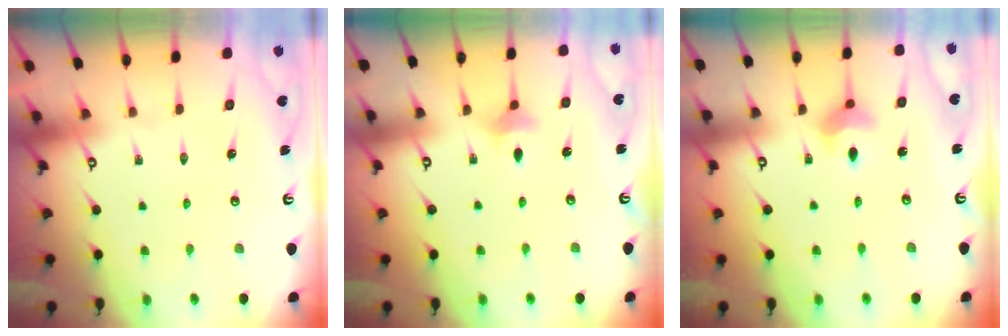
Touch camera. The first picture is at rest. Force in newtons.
{"total": 4.1, "press": 4.0, "slide": 0.7}
{"total": 7.0, "press": 7.0, "slide": 0.5}